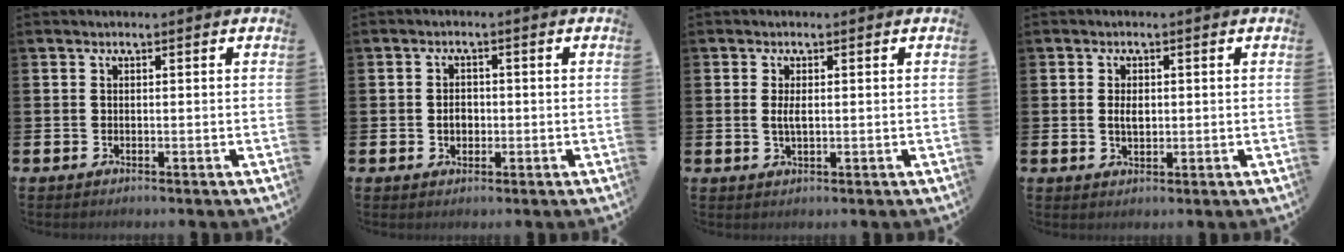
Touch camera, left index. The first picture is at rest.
{"total": 2.2, "force": [-0.3, 1.8, 1.3], "torque": [-0.011, 0.000, -0.012]}
{"total": 2.1, "force": [0.2, 0.8, 1.9], "torque": [-0.039, 0.003, 0.002]}
{"total": 2.3, "force": [0.2, 1.4, 1.8], "torque": [-0.022, 0.001, -0.002]}